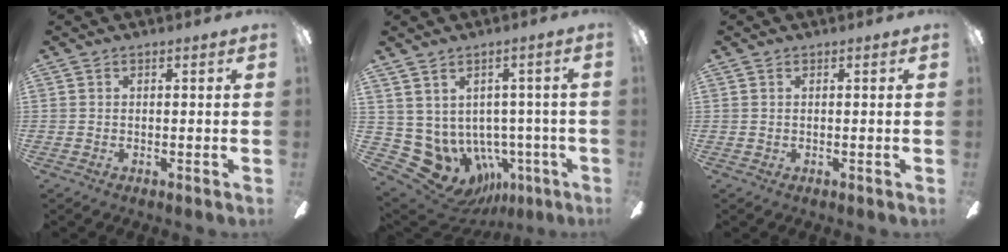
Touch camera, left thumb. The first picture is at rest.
{"total": 8.0, "force": [-0.7, 7.2, 3.4], "torque": [-0.114, -0.023, 0.004]}
{"total": 0.0}